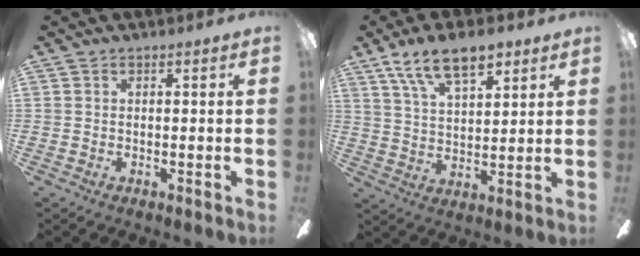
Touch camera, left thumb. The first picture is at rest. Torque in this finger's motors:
{"motor_torque": [0.06, 0.21, 0.68, -0.43, 0.17]}